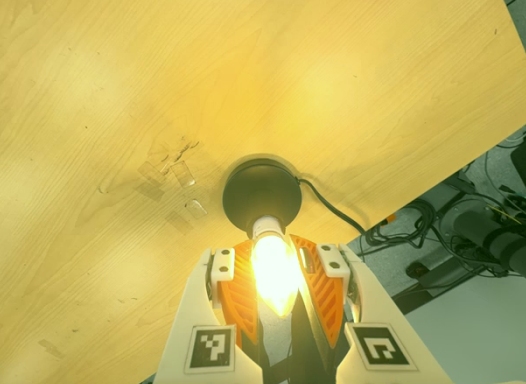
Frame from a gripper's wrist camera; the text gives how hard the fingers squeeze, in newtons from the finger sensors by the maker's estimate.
{"total": 14.6, "left": 14.3, "right": 14.9}